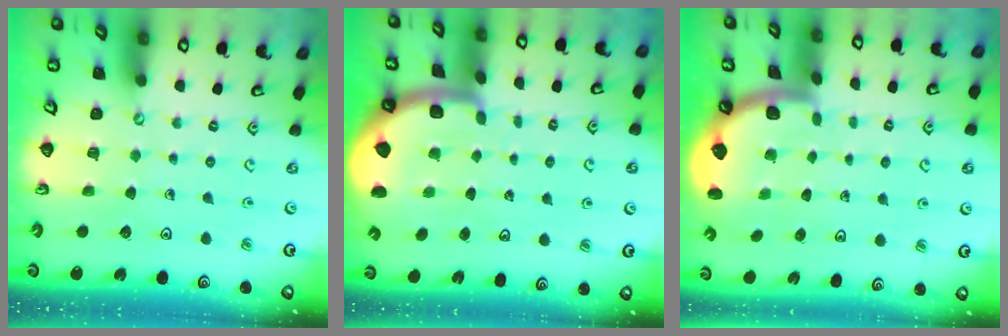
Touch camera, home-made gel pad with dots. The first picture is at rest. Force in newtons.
{"total": 2.5, "press": 2.4, "slide": 0.5}
{"total": 1.6, "press": 1.6, "slide": 0.1}